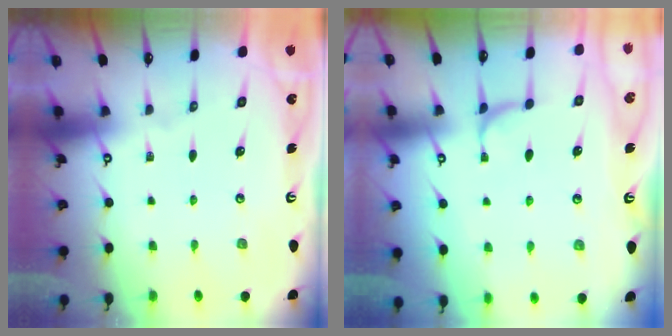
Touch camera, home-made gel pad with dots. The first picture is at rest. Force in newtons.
{"total": 1.2, "press": 1.0, "slide": 0.6}